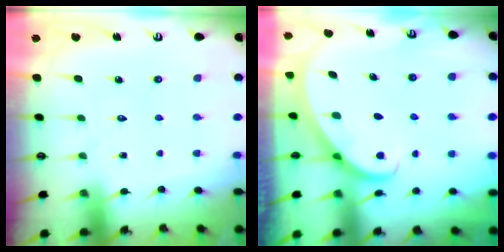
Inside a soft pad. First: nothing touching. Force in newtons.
{"total": 2.7, "press": 2.7, "slide": 0.2}